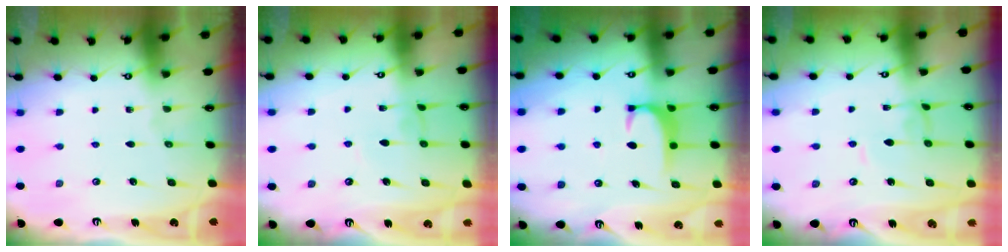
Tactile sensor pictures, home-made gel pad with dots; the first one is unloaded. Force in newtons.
{"total": 0.5, "press": 0.4, "slide": 0.4}
{"total": 1.8, "press": 1.7, "slide": 0.5}
{"total": 1.5, "press": 1.5, "slide": 0.2}